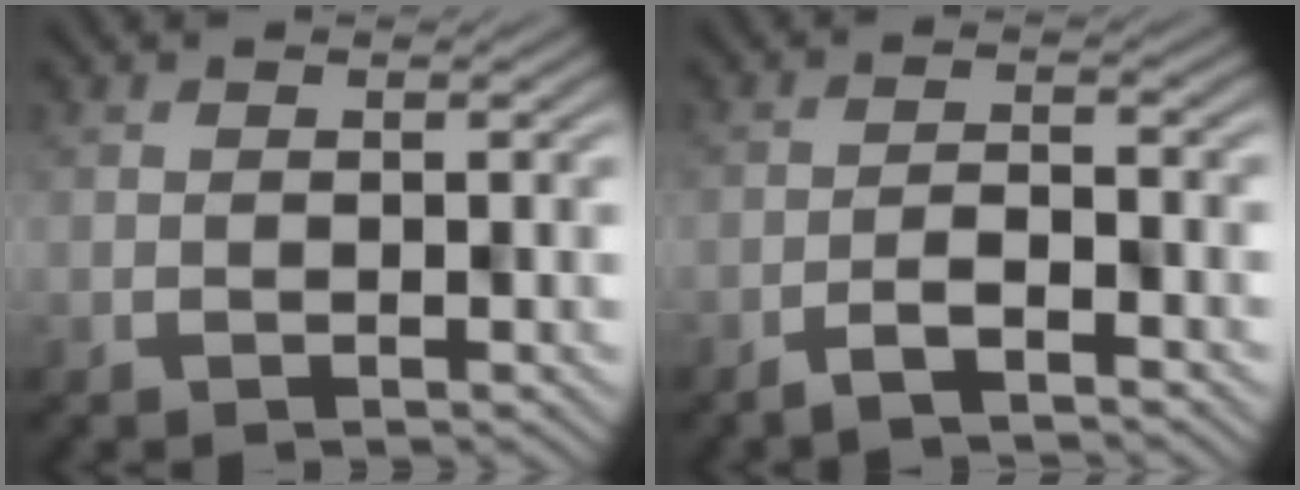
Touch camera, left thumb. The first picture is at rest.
{"total": 3.0, "force": [-2.3, 0.5, 1.8], "torque": [-0.032, 0.004, -0.045]}